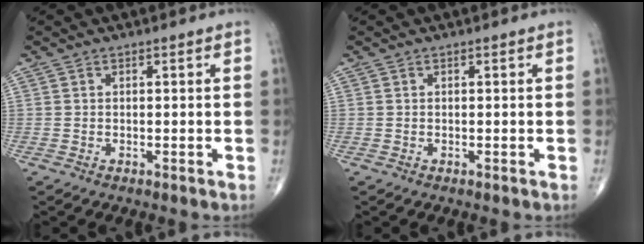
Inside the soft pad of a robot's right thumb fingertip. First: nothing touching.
{"total": 0.0}